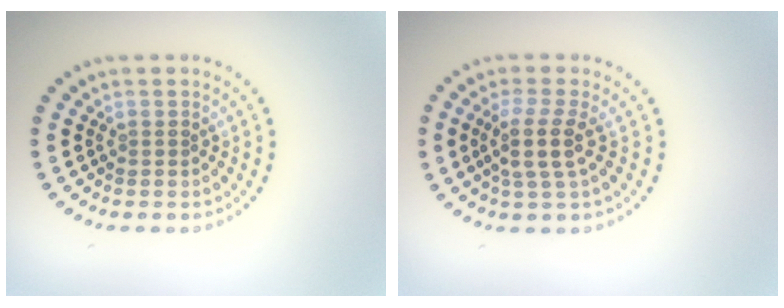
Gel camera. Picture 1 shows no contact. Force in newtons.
{"total": 3.0, "press": 2.3, "slide": 1.8}